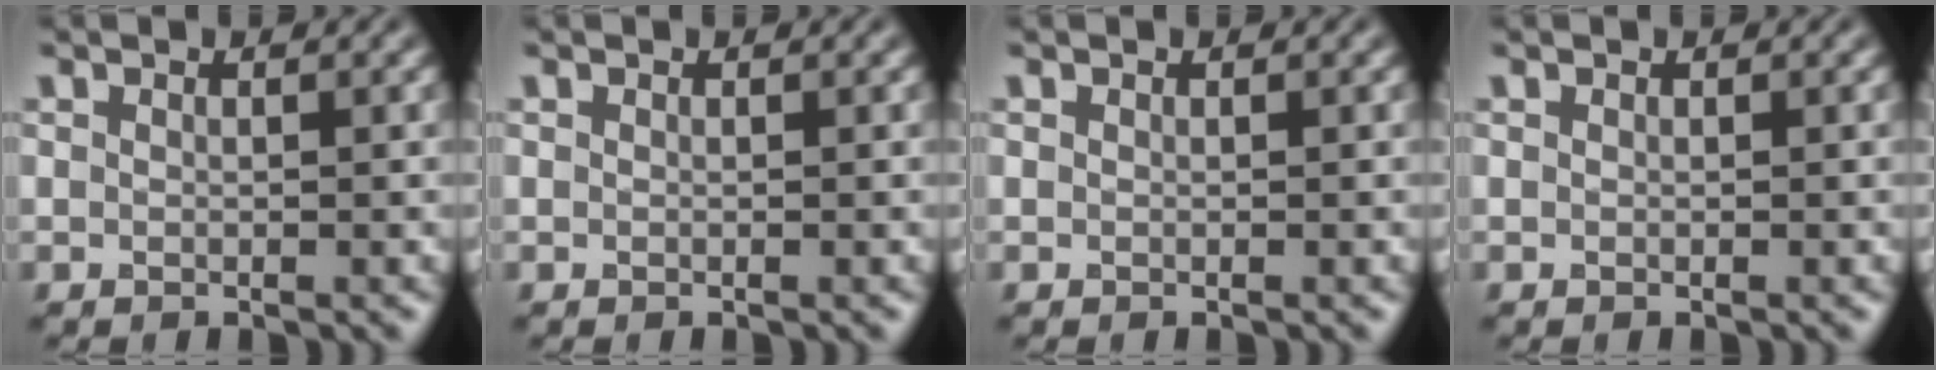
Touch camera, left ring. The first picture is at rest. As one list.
[{"total": 0.0}, {"total": 0.0}, {"total": 0.0}]